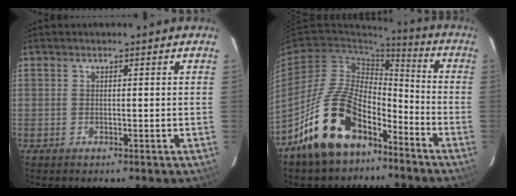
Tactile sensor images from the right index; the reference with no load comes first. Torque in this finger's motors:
{"motor_torque": [0.96, -0.70, 1.05, 0.21]}